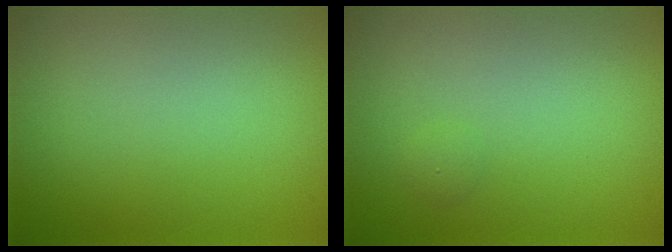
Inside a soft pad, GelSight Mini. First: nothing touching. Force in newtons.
{"total": 0.7, "press": 0.7, "slide": 0.1}